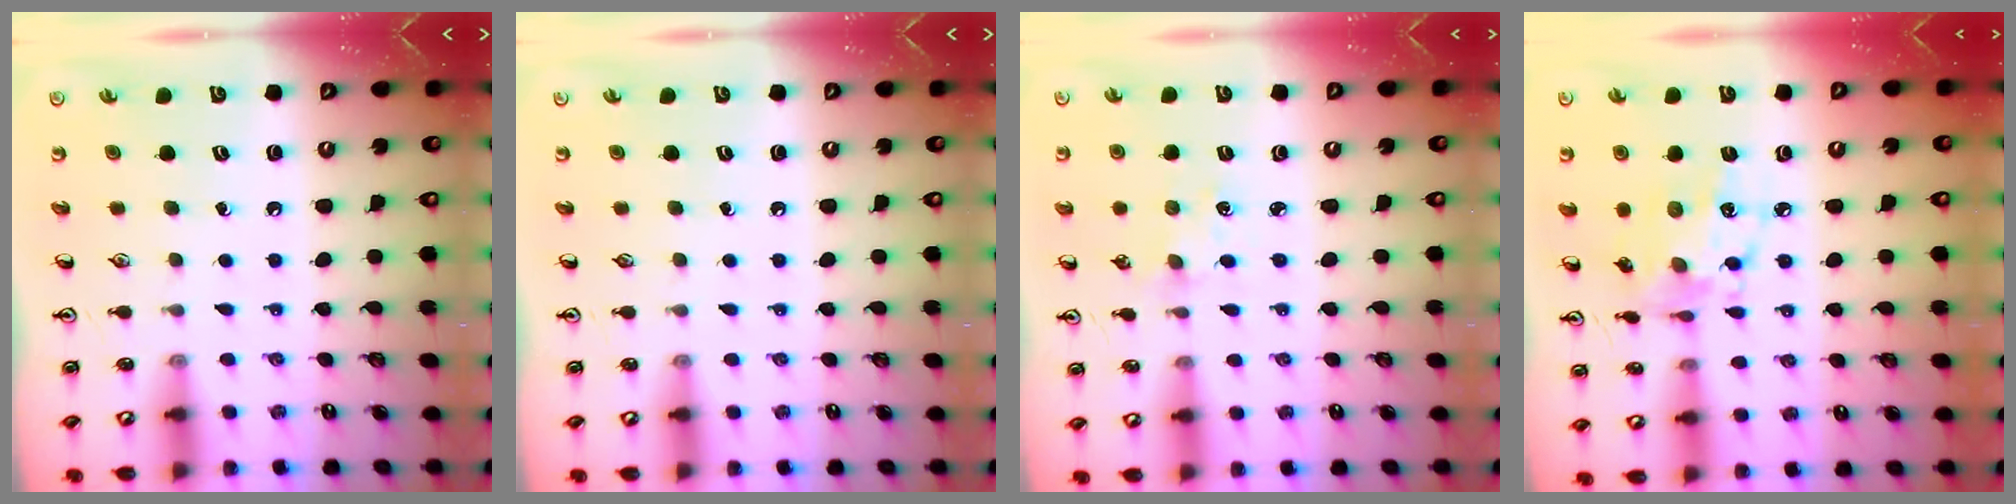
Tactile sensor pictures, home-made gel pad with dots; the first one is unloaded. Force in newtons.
{"total": 0.0}
{"total": 1.1, "press": 1.1, "slide": 0.2}
{"total": 11.0, "press": 11.0, "slide": 0.6}